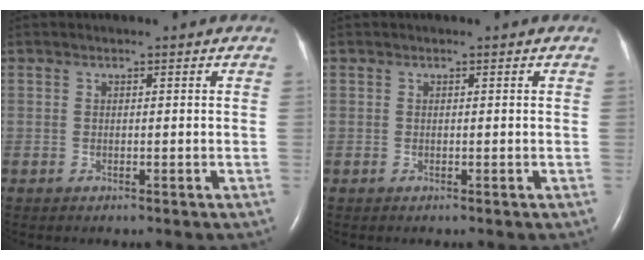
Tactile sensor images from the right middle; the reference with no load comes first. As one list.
[{"total": 0.0}]